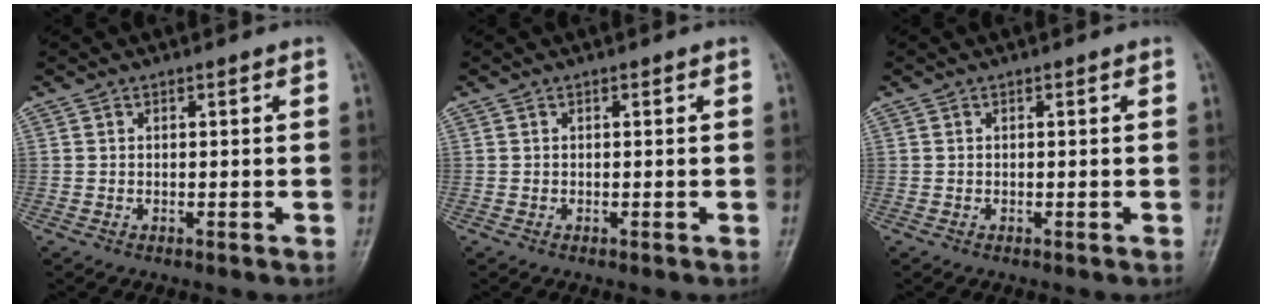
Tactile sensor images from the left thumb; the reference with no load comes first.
{"total": 0.0}
{"total": 0.0}